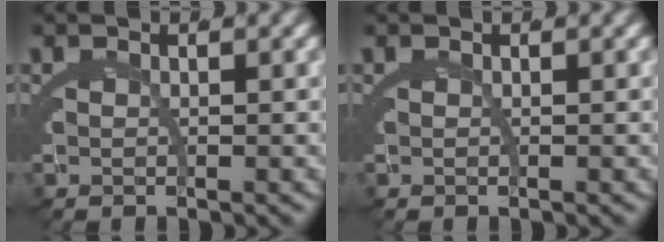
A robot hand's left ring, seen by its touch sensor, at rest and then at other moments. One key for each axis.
{"total": 0.0}